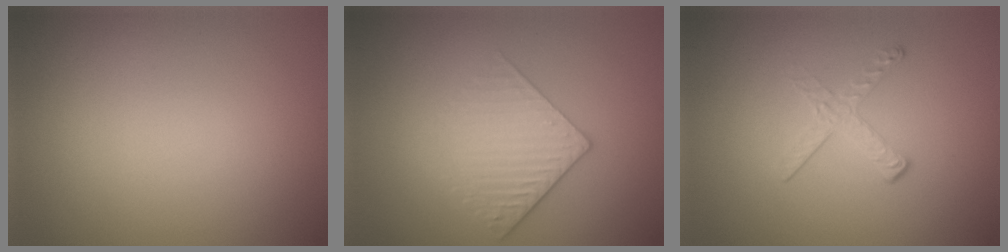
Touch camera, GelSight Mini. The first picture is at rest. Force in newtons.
{"total": 2.9, "press": 2.6, "slide": 1.4}
{"total": 1.9, "press": 1.1, "slide": 1.6}